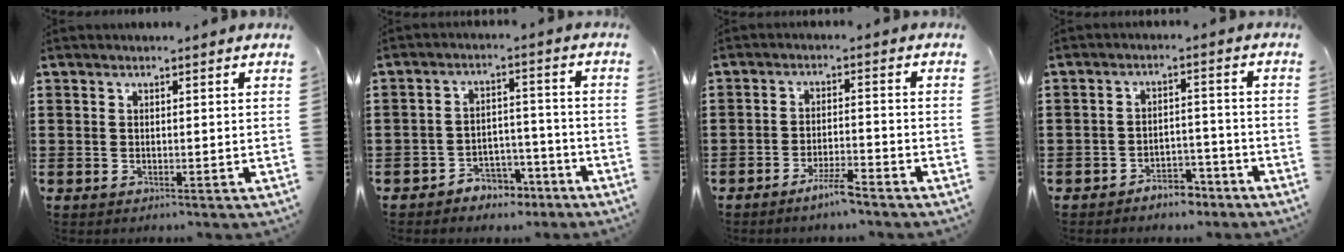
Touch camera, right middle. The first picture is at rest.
{"total": 4.2, "force": [-3.8, 1.8, 0.5], "torque": [-0.014, 0.013, -0.077]}
{"total": 3.9, "force": [-3.2, 0.4, 2.2], "torque": [-0.043, 0.003, -0.061]}
{"total": 4.1, "force": [-3.9, 1.1, 0.6], "torque": [-0.012, 0.009, -0.079]}